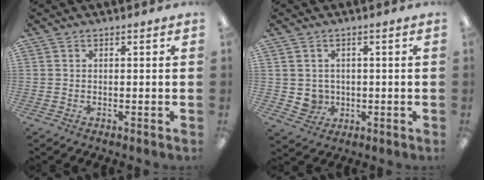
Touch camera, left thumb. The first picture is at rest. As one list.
[{"total": 3.8, "force": [0.5, 3.7, 0.7], "torque": [-0.012, 0.004, 0.011]}]